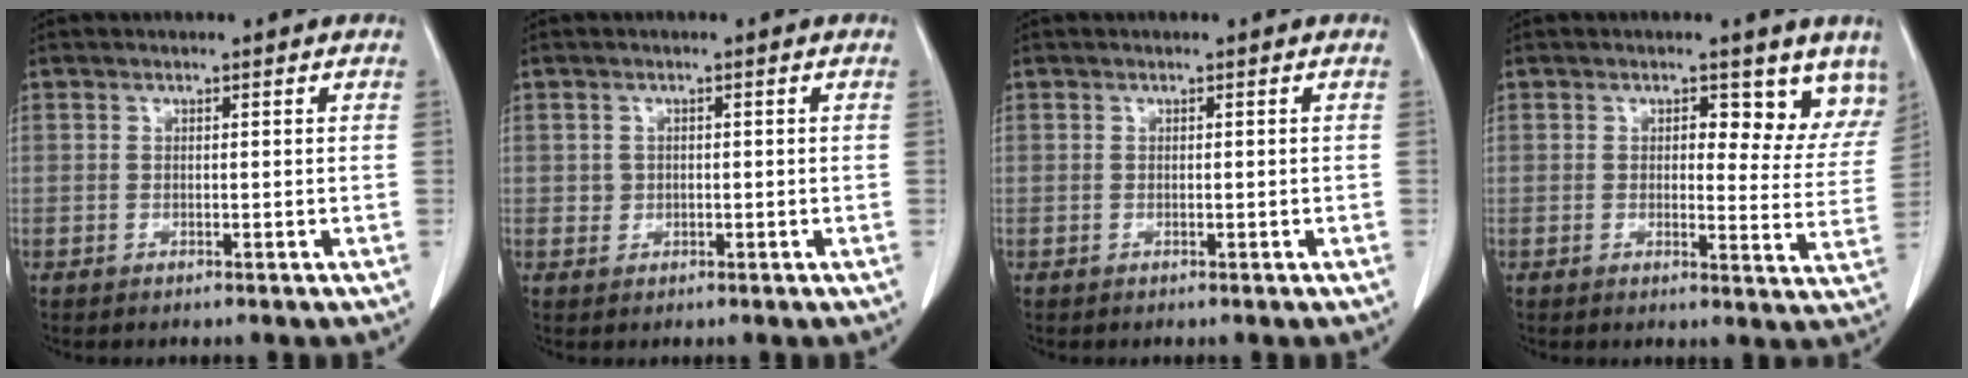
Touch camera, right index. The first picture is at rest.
{"total": 1.2, "force": [-0.1, 1.2, 0.3], "torque": [-0.003, 0.002, 0.001]}
{"total": 0.0}
{"total": 6.9, "force": [5.0, 3.3, 3.4], "torque": [-0.014, -0.020, 0.041]}